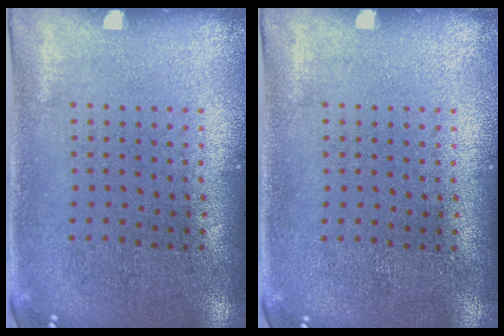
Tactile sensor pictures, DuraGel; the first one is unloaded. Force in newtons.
{"total": 0.0}